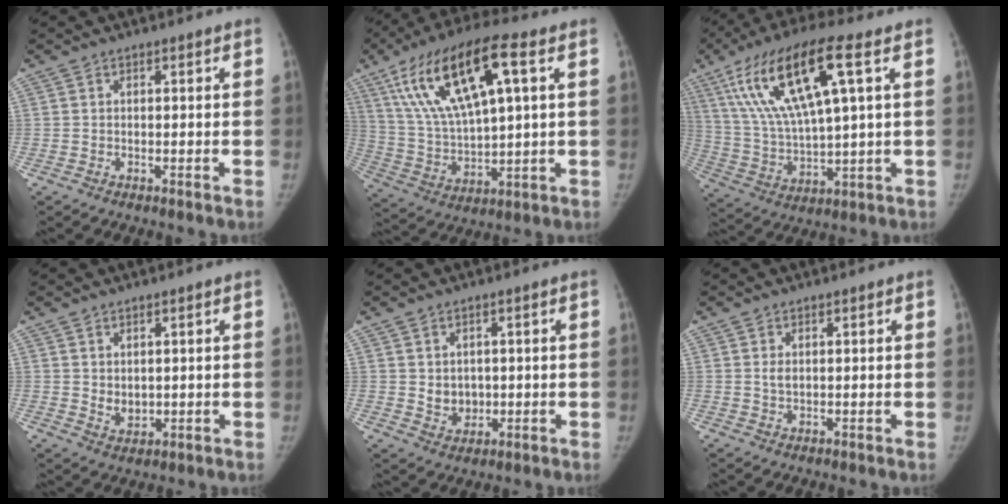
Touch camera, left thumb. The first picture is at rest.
{"total": 21.0, "force": [8.1, 7.1, 18.0], "torque": [-0.338, 0.000, 0.149]}
{"total": 19.8, "force": [7.6, 4.9, 17.5], "torque": [-0.347, -0.003, 0.142]}
{"total": 3.4, "force": [0.8, 2.5, 2.1], "torque": [-0.024, -0.013, 0.023]}
{"total": 4.5, "force": [0.4, 3.8, 2.4], "torque": [-0.020, -0.008, 0.019]}
{"total": 3.2, "force": [0.9, 2.0, 2.4], "torque": [-0.037, -0.007, 0.020]}